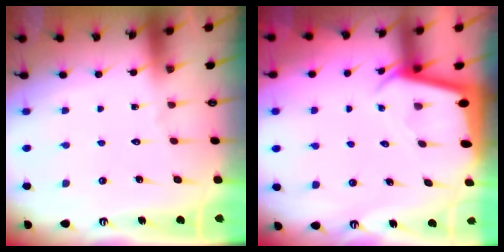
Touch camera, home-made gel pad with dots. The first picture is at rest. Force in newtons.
{"total": 2.4, "press": 2.4, "slide": 0.3}